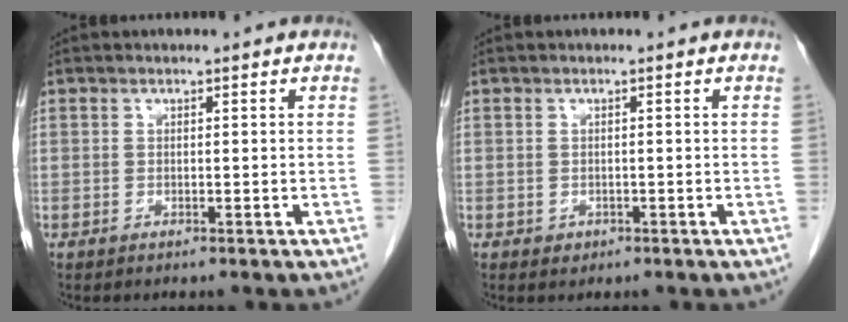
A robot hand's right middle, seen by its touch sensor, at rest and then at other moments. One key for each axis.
{"total": 0.9, "fx": -0.3, "fy": 0.8, "fz": 0.2, "tx": -0.003, "ty": 0.003, "tz": 0.000}